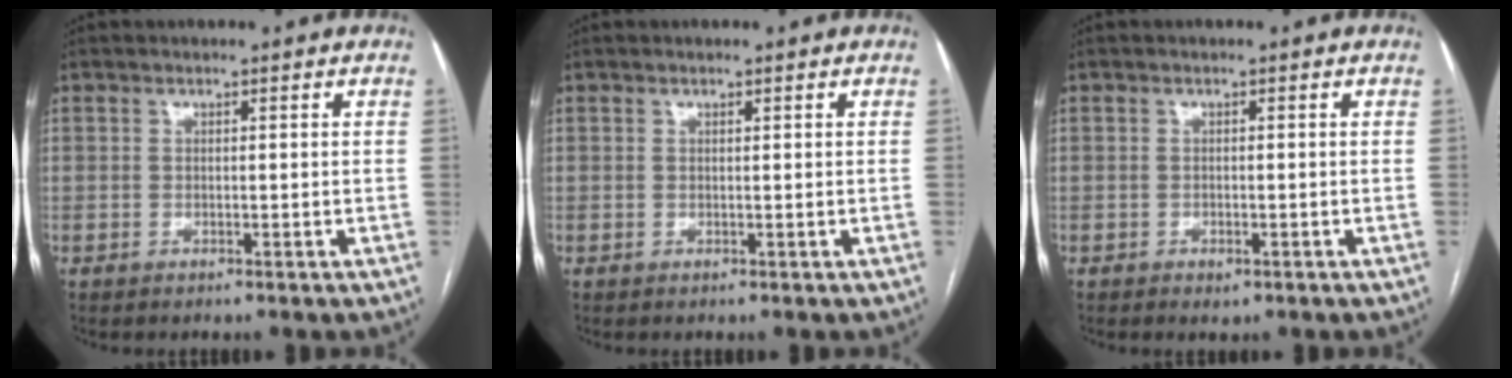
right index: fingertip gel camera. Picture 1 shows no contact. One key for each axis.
{"total": 0.0}
{"total": 1.2, "fx": -0.7, "fy": 0.6, "fz": 0.8, "tx": -0.010, "ty": 0.000, "tz": -0.004}